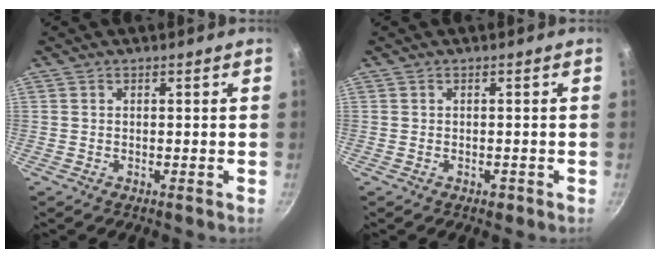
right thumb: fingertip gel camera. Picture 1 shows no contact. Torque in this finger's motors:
{"motor_torque": [0.19, 0.18, 0.40, -0.32, -0.02]}